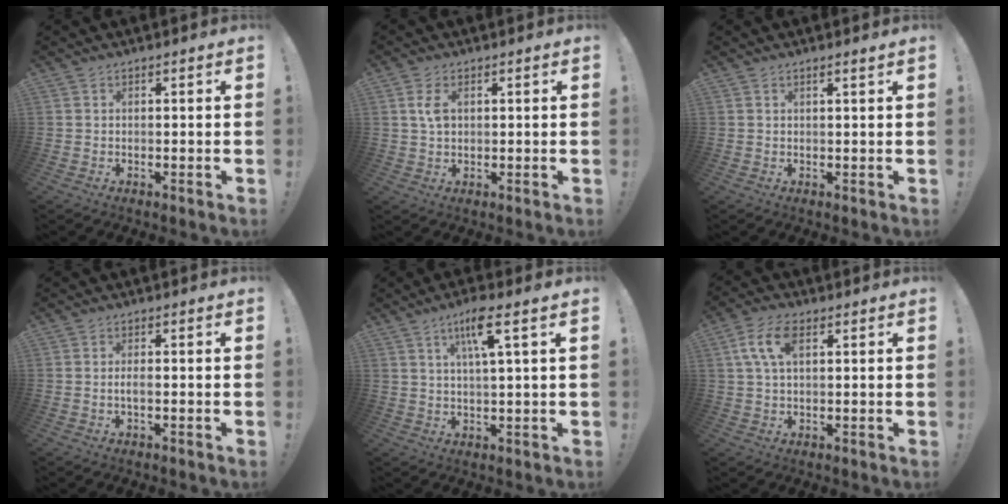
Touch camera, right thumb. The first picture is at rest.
{"total": 4.5, "force": [1.3, 2.6, 3.4], "torque": [-0.066, 0.000, 0.020]}
{"total": 1.1, "force": [0.6, -0.4, 0.8], "torque": [-0.012, -0.003, 0.010]}
{"total": 2.2, "force": [-0.8, 0.5, 2.0], "torque": [-0.048, 0.003, -0.015]}
{"total": 8.4, "force": [3.6, 0.7, 7.5], "torque": [-0.131, -0.001, 0.054]}
{"total": 7.9, "force": [2.5, 3.8, 6.5], "torque": [-0.127, 0.007, 0.047]}